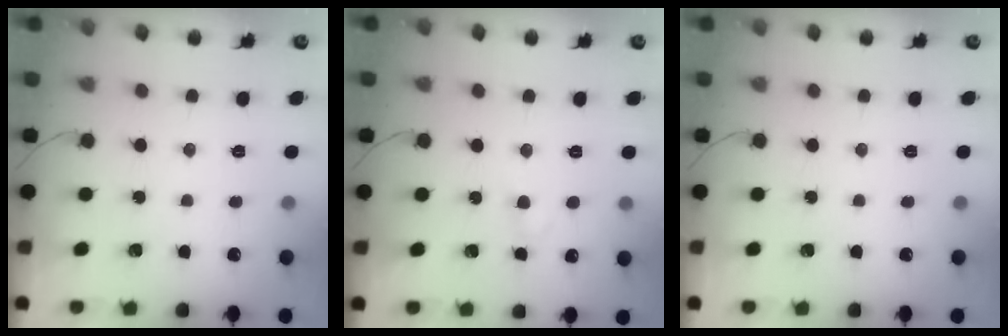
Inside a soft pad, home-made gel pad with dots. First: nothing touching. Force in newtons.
{"total": 2.1, "press": 1.8, "slide": 1.0}
{"total": 0.0}